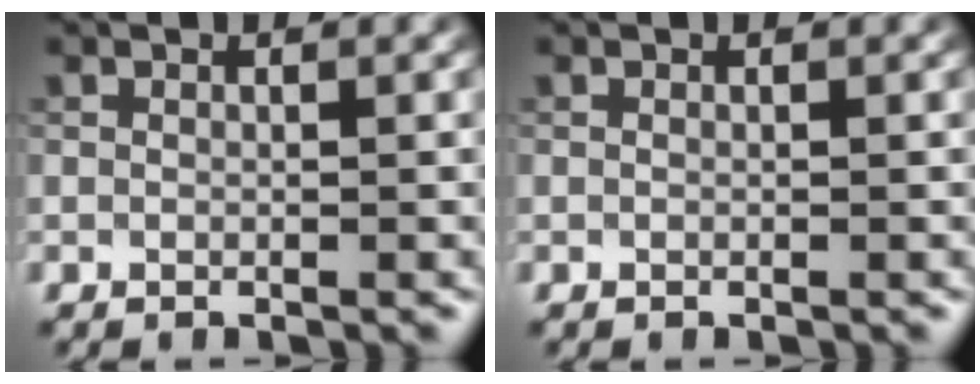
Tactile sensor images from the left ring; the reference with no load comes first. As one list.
[{"total": 0.0}]